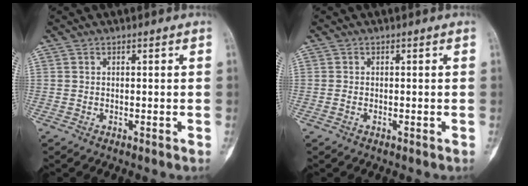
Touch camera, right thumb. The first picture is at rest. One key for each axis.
{"total": 0.6, "fx": -0.2, "fy": 0.4, "fz": 0.4, "tx": -0.012, "ty": 0.000, "tz": -0.004}